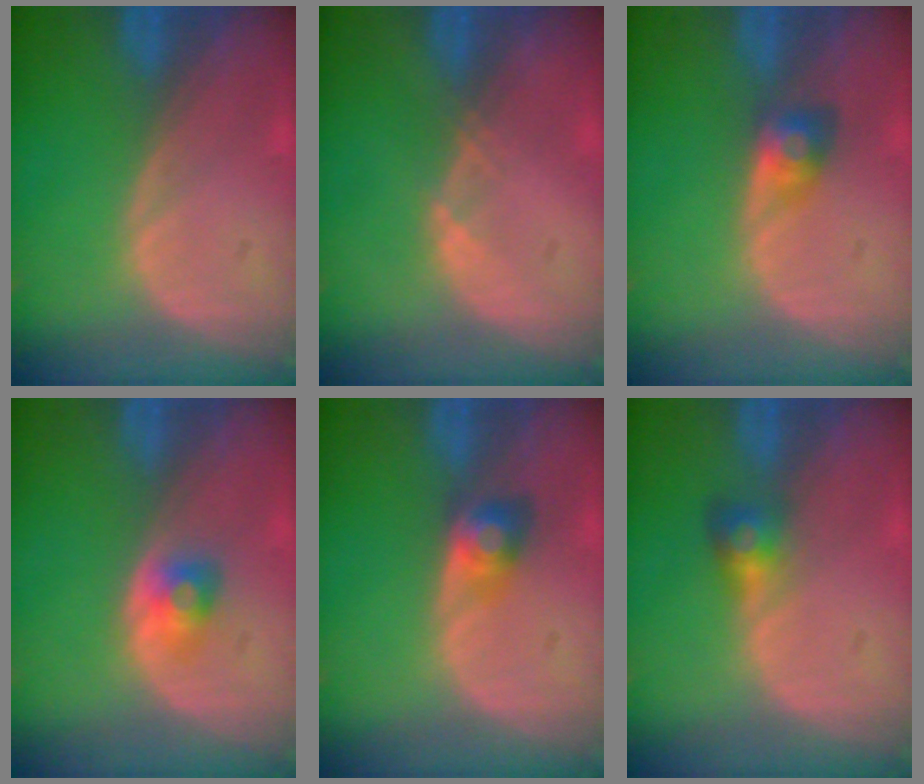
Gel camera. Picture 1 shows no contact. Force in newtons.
{"total": 1.0, "press": 0.8, "slide": 0.5}
{"total": 2.8, "press": 2.6, "slide": 1.1}
{"total": 2.5, "press": 2.3, "slide": 0.9}
{"total": 2.9, "press": 2.8, "slide": 0.1}
{"total": 2.8, "press": 2.6, "slide": 0.9}